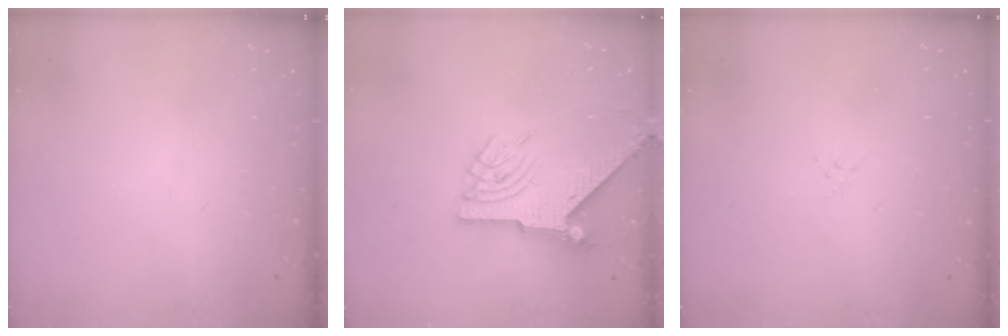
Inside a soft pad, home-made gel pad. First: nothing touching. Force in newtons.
{"total": 8.2, "press": 8.2, "slide": 0.9}
{"total": 1.3, "press": 1.2, "slide": 0.3}